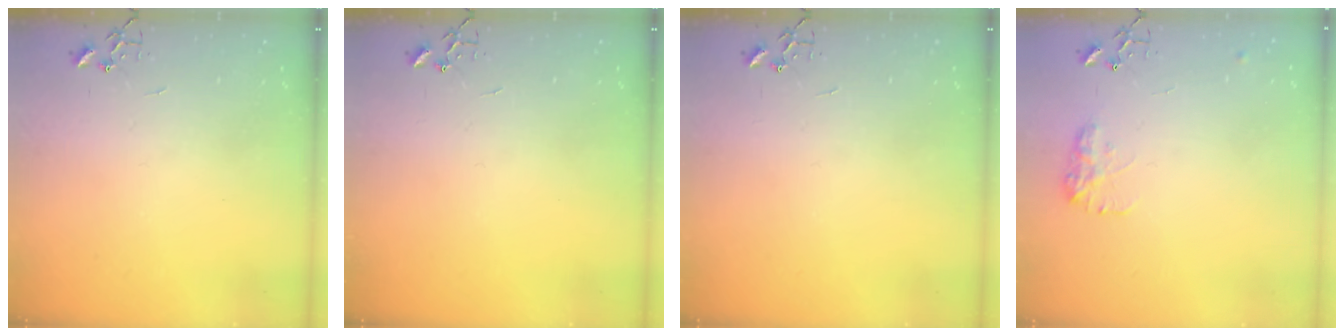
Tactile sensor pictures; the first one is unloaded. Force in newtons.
{"total": 0.0}
{"total": 0.0}
{"total": 9.5, "press": 9.5, "slide": 0.4}